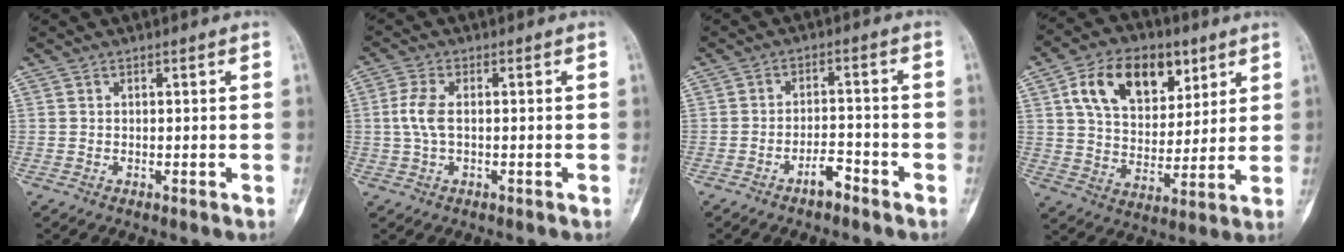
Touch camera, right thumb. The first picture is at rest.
{"total": 4.5, "force": [0.0, 2.3, 3.8], "torque": [-0.094, 0.008, -0.005]}
{"total": 4.0, "force": [-2.8, 1.6, 2.4], "torque": [-0.036, 0.026, -0.049]}
{"total": 17.0, "force": [7.5, 10.9, 10.7], "torque": [-0.142, -0.017, 0.131]}